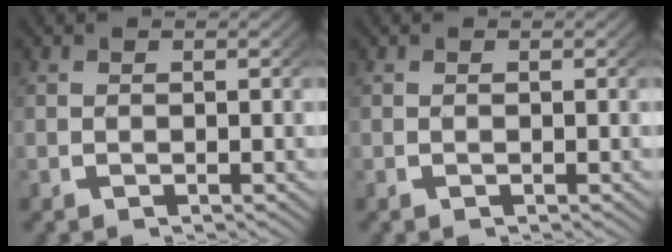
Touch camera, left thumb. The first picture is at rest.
{"total": 0.0}